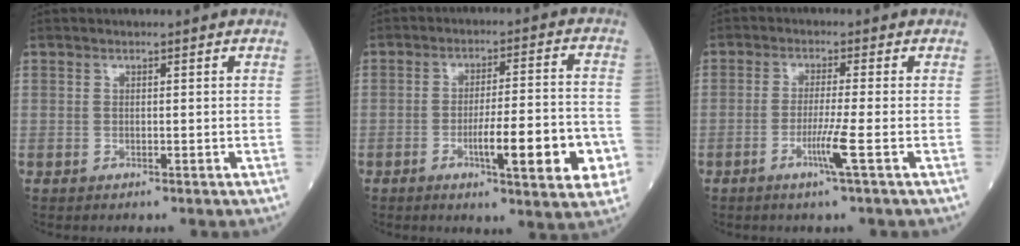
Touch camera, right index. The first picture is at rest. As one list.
[{"total": 12.7, "force": [-4.2, 1.5, 11.9], "torque": [-0.173, -0.002, -0.059]}, {"total": 3.4, "force": [-1.3, -0.7, 3.1], "torque": [-0.062, -0.008, -0.028]}]